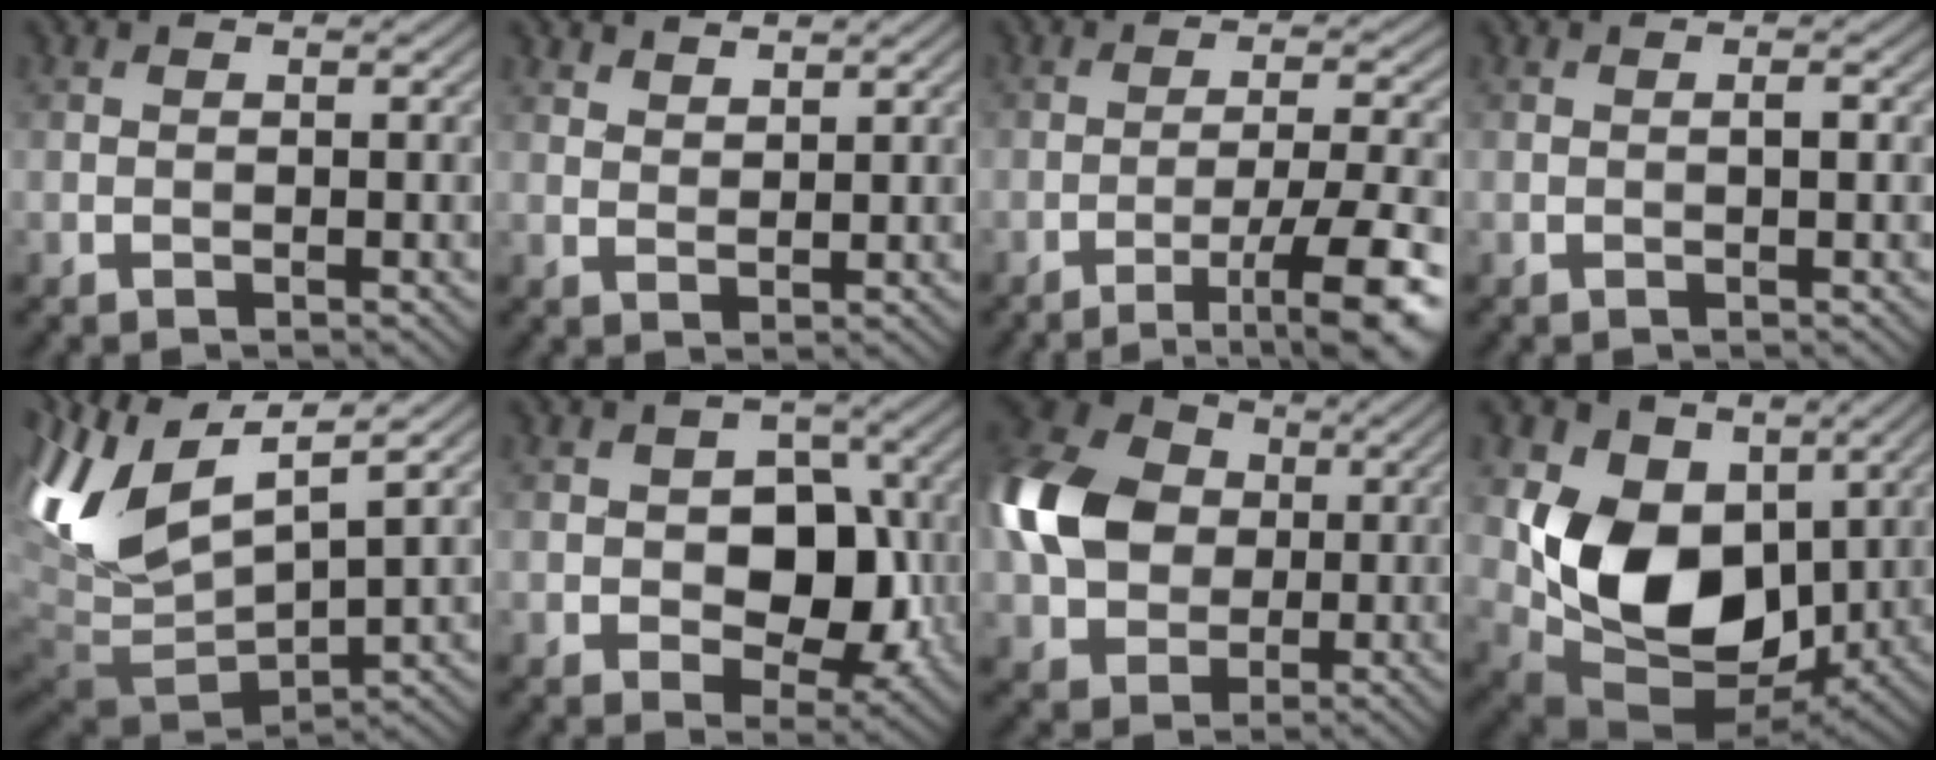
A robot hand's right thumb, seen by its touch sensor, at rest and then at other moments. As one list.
[{"total": 2.5, "force": [2.2, 0.8, 0.9], "torque": [-0.018, -0.008, 0.051]}, {"total": 9.7, "force": [-5.2, 1.6, 8.0], "torque": [-0.130, 0.009, -0.070]}, {"total": 0.8, "force": [0.0, 0.1, 0.8], "torque": [-0.013, 0.001, 0.000]}, {"total": 13.2, "force": [3.8, 5.7, 11.2], "torque": [-0.263, 0.009, 0.083]}, {"total": 8.6, "force": [-0.9, 6.0, 6.1], "torque": [-0.088, -0.006, -0.020]}, {"total": 13.4, "force": [0.7, 10.5, 8.3], "torque": [-0.221, 0.014, 0.001]}, {"total": 13.3, "force": [1.8, 9.7, 8.9], "torque": [-0.186, -0.023, 0.033]}]